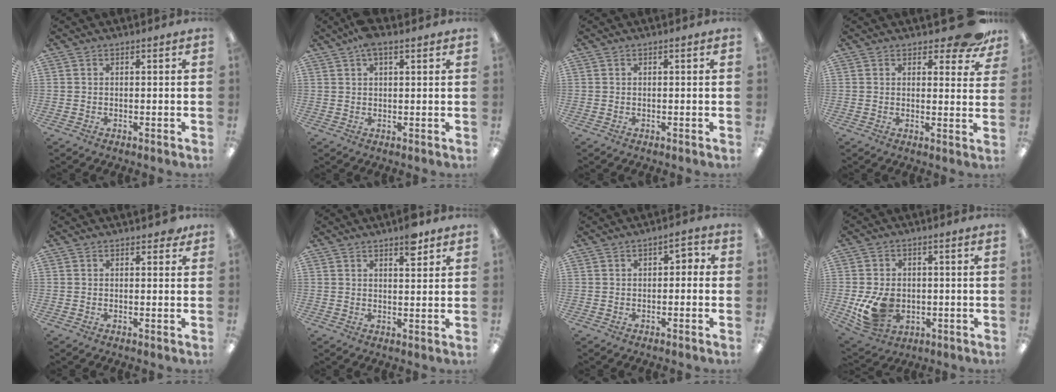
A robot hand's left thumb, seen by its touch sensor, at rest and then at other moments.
{"total": 4.6, "force": [2.6, 1.7, 3.4], "torque": [-0.063, 0.000, 0.044]}
{"total": 0.0}
{"total": 7.3, "force": [5.4, 2.8, 4.0], "torque": [-0.043, -0.031, 0.091]}
{"total": 1.3, "force": [0.8, 0.7, 0.7], "torque": [0.001, -0.004, 0.010]}
{"total": 4.8, "force": [3.4, 1.6, 3.0], "torque": [-0.034, -0.016, 0.054]}
{"total": 2.4, "force": [-0.9, 1.5, 1.7], "torque": [-0.023, 0.009, -0.021]}
{"total": 10.6, "force": [-1.9, 8.1, 6.5], "torque": [-0.122, 0.004, -0.031]}